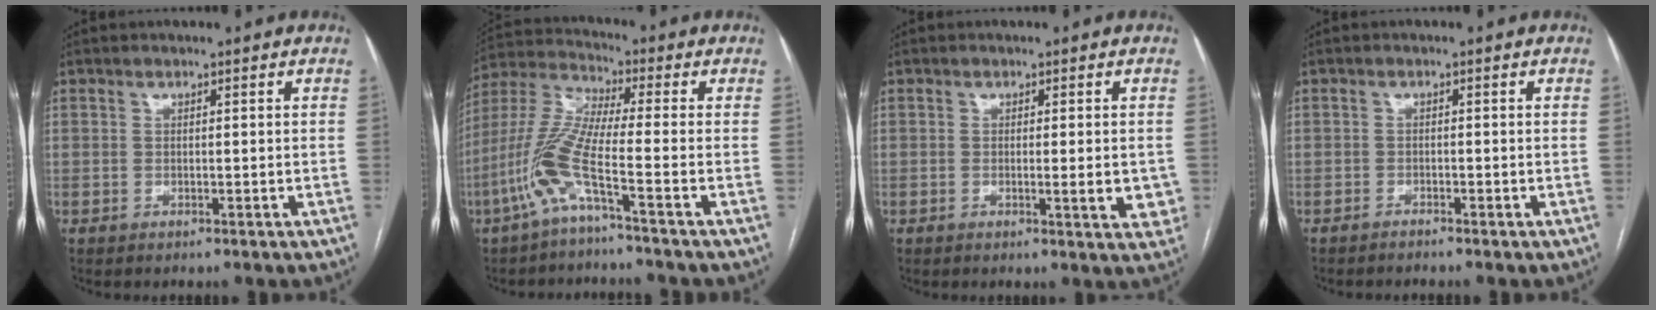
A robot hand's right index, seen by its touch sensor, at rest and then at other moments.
{"total": 9.8, "force": [-4.6, -0.5, 8.6], "torque": [-0.200, 0.002, -0.104]}
{"total": 4.4, "force": [-0.7, 1.1, 4.2], "torque": [-0.046, -0.006, -0.012]}
{"total": 0.9, "force": [-0.9, -0.2, 0.0], "torque": [-0.002, -0.002, -0.014]}